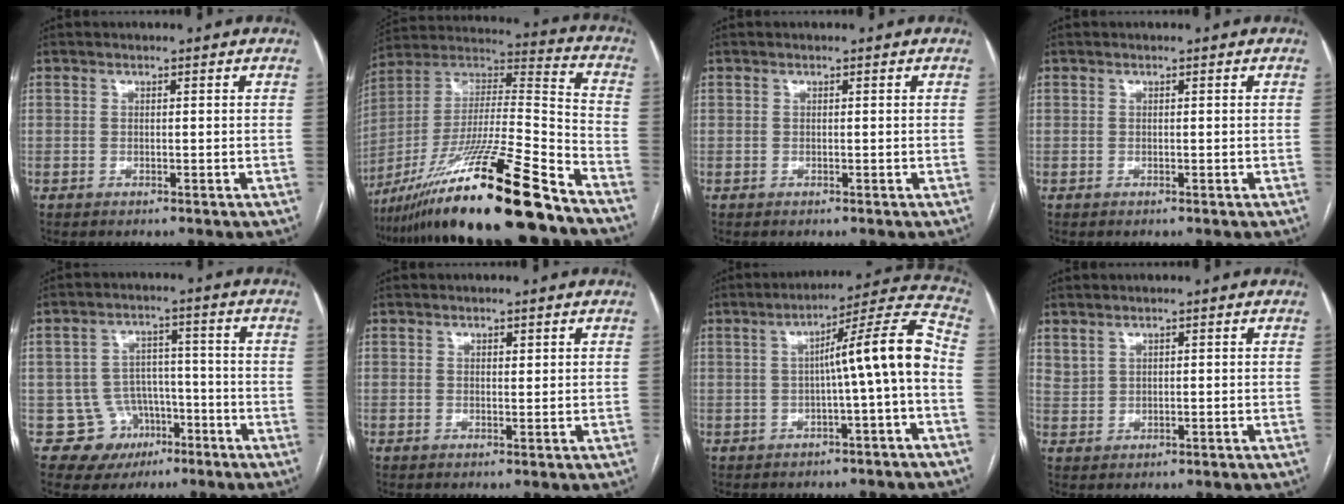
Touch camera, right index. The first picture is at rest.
{"total": 25.8, "force": [-18.9, -0.1, 17.5], "torque": [-0.314, -0.028, -0.341]}
{"total": 0.0}
{"total": 0.0}
{"total": 7.9, "force": [-3.5, 7.0, 0.4], "torque": [0.008, 0.022, -0.046]}
{"total": 0.9, "force": [0.5, 0.4, 0.7], "torque": [-0.008, -0.001, 0.005]}
{"total": 10.3, "force": [-1.2, -0.5, 10.2], "torque": [-0.143, 0.031, -0.019]}
{"total": 1.9, "force": [1.6, 0.8, 0.5], "torque": [-0.010, 0.003, 0.037]}